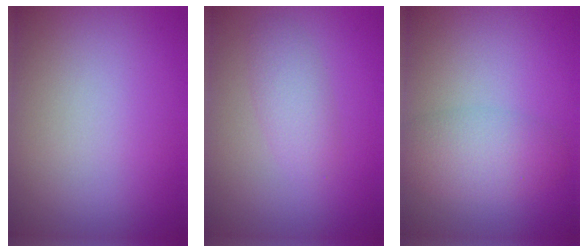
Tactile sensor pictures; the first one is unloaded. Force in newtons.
{"total": 2.2, "press": 2.2, "slide": 0.2}
{"total": 3.4, "press": 3.4, "slide": 0.3}